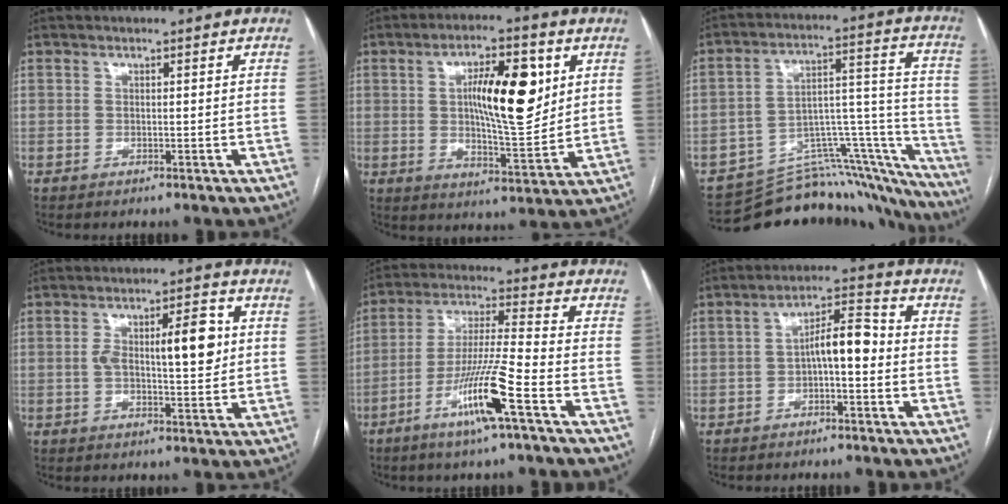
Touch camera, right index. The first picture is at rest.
{"total": 13.1, "force": [3.3, 3.5, 12.2], "torque": [-0.201, 0.008, 0.056]}
{"total": 24.2, "force": [-22.2, 7.2, 6.5], "torque": [-0.028, 0.071, -0.292]}
{"total": 9.1, "force": [1.4, 2.5, 8.6], "torque": [-0.138, 0.016, 0.025]}
{"total": 12.2, "force": [-5.9, -0.6, 10.6], "torque": [-0.207, -0.012, -0.112]}
{"total": 6.5, "force": [-0.8, 2.0, 6.2], "torque": [-0.104, 0.030, -0.011]}